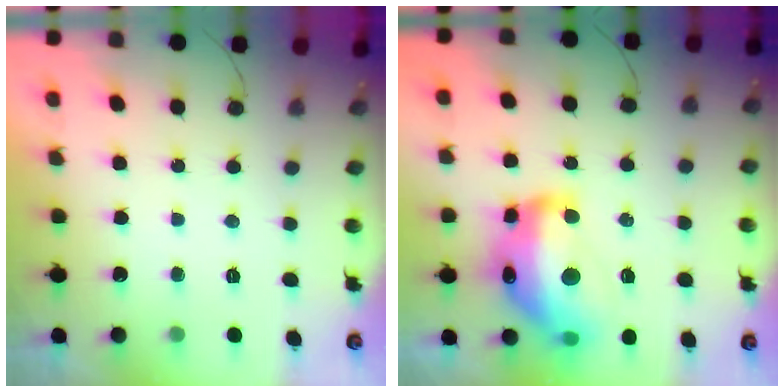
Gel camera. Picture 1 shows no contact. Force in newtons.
{"total": 21.5, "press": 21.4, "slide": 1.5}